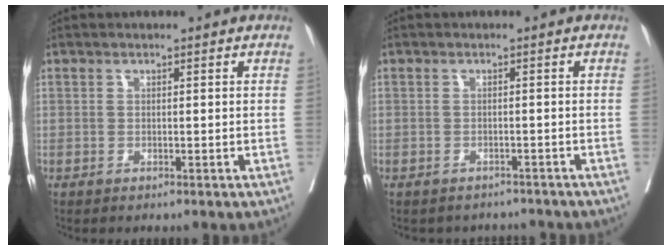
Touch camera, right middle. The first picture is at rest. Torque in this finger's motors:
{"motor_torque": [0.00, -0.08, -0.01, 0.00]}